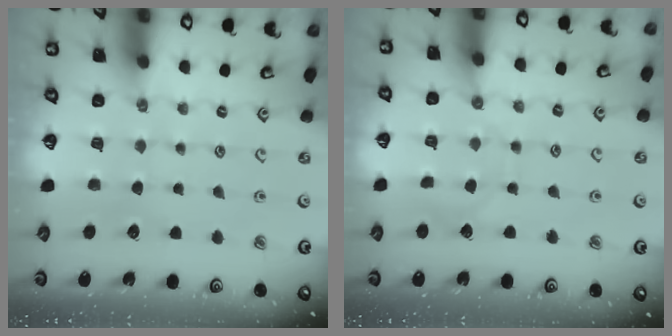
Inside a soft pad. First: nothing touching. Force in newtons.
{"total": 5.2, "press": 5.2, "slide": 0.5}